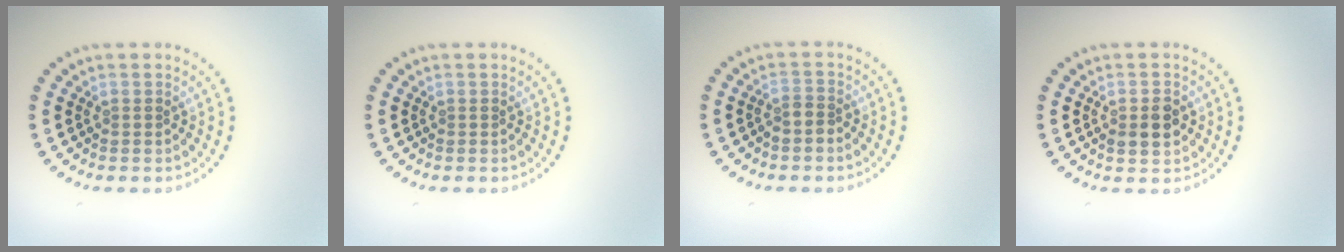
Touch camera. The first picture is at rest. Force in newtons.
{"total": 0.0}
{"total": 1.6, "press": 1.3, "slide": 0.9}
{"total": 2.3, "press": 2.3, "slide": 0.2}